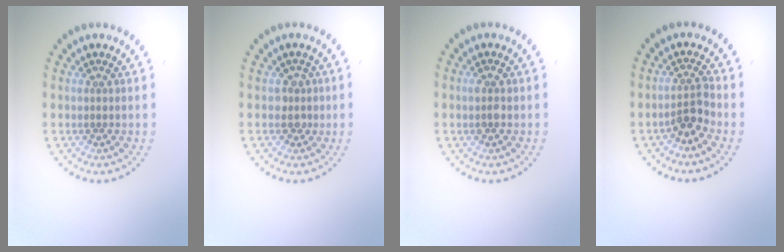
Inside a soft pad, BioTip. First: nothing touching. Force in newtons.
{"total": 1.4, "press": 1.1, "slide": 0.8}
{"total": 1.3, "press": 1.2, "slide": 0.3}
{"total": 2.4, "press": 1.8, "slide": 1.5}